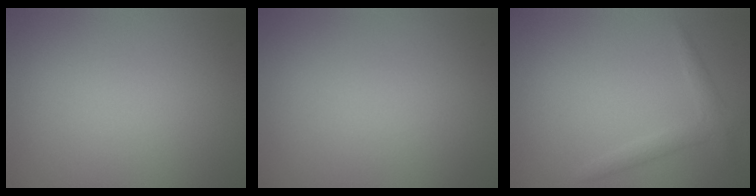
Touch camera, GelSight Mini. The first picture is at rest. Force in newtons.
{"total": 0.0}
{"total": 1.8, "press": 1.8, "slide": 0.1}